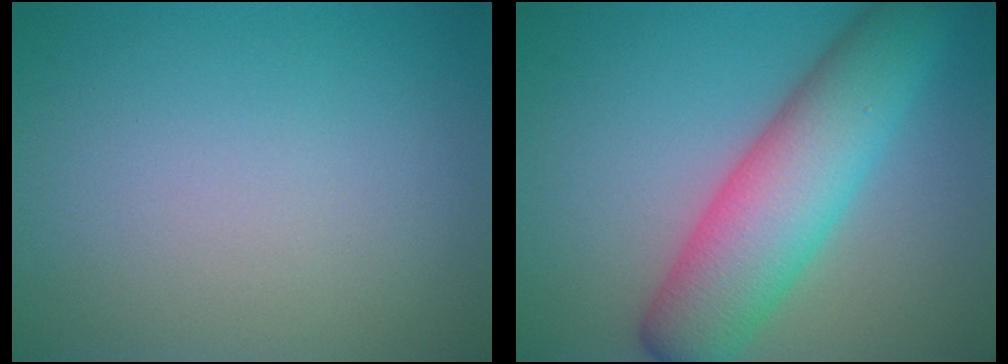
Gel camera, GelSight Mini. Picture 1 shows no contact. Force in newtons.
{"total": 8.3, "press": 8.3, "slide": 0.2}